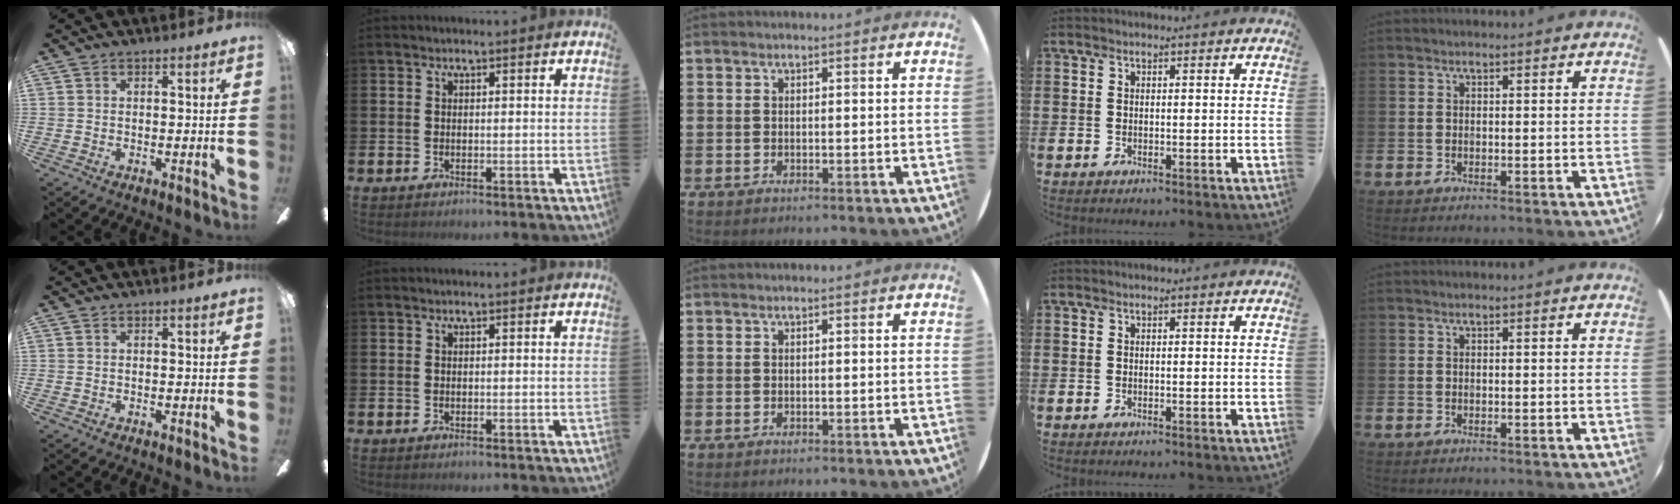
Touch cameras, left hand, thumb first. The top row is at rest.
{}